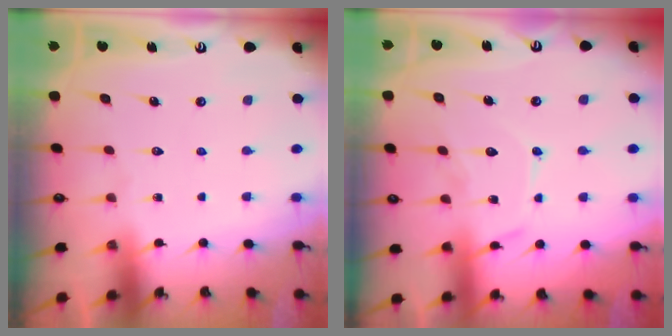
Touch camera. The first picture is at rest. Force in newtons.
{"total": 11.8, "press": 11.7, "slide": 0.8}